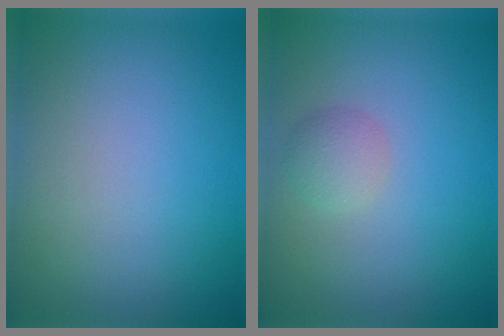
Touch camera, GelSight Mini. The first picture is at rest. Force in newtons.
{"total": 1.7, "press": 1.7, "slide": 0.2}